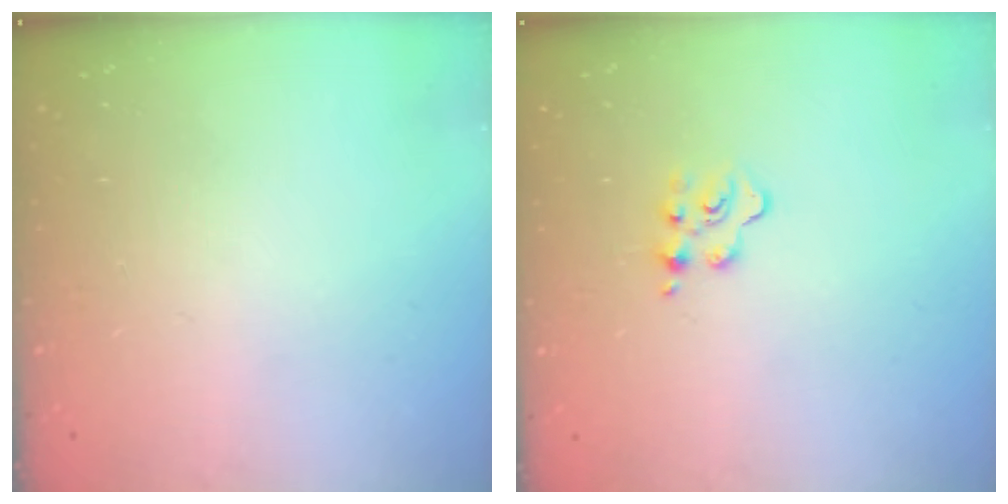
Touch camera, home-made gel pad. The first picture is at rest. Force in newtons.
{"total": 3.8, "press": 3.8, "slide": 0.3}